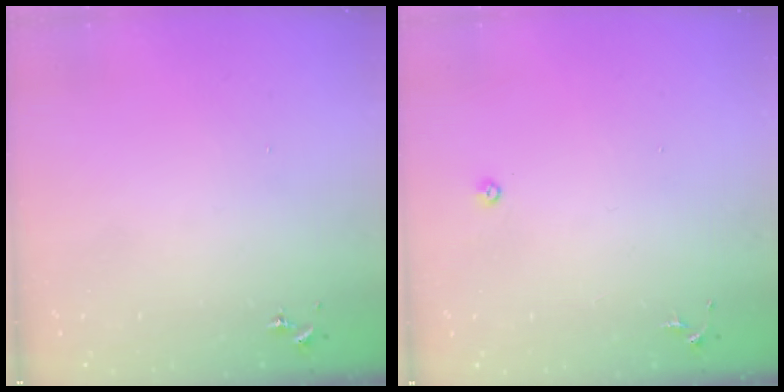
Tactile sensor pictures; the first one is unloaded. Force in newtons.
{"total": 3.5, "press": 3.4, "slide": 0.7}